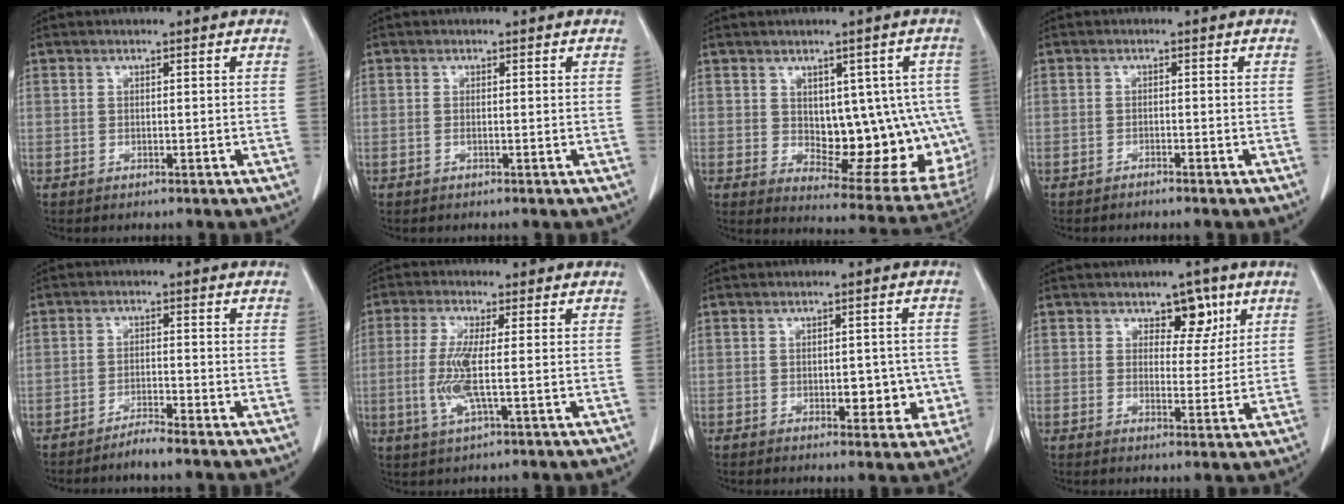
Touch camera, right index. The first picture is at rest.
{"total": 0.0}
{"total": 15.6, "force": [-0.1, 8.3, 13.2], "torque": [-0.130, 0.009, 0.026]}
{"total": 1.4, "force": [-1.2, -0.1, 0.6], "torque": [-0.010, 0.001, -0.016]}
{"total": 2.8, "force": [-2.5, -0.3, 1.3], "torque": [-0.026, -0.004, -0.049]}
{"total": 6.1, "force": [-0.6, 0.6, 6.0], "torque": [-0.136, -0.007, -0.012]}
{"total": 5.1, "force": [-1.0, 2.7, 4.2], "torque": [-0.036, 0.006, -0.005]}
{"total": 5.1, "force": [2.8, 3.0, 3.0], "torque": [-0.029, 0.002, 0.040]}